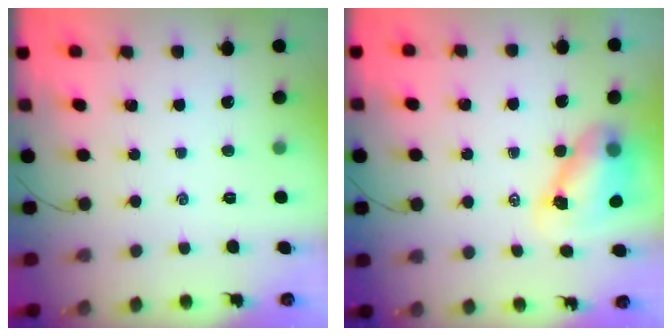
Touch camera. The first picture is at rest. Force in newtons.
{"total": 8.4, "press": 8.2, "slide": 1.9}